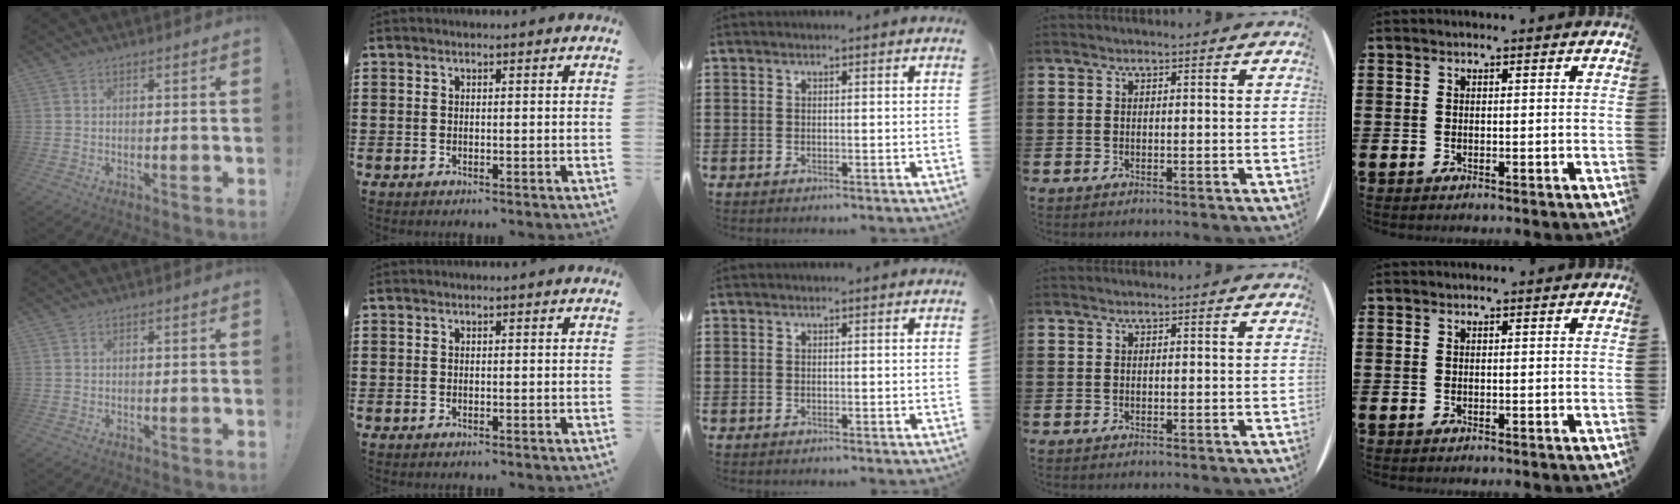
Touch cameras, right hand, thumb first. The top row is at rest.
{}